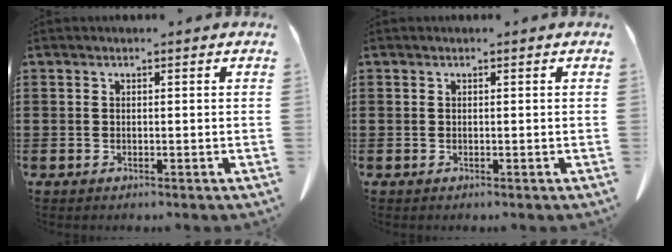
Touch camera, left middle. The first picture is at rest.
{"total": 0.0}